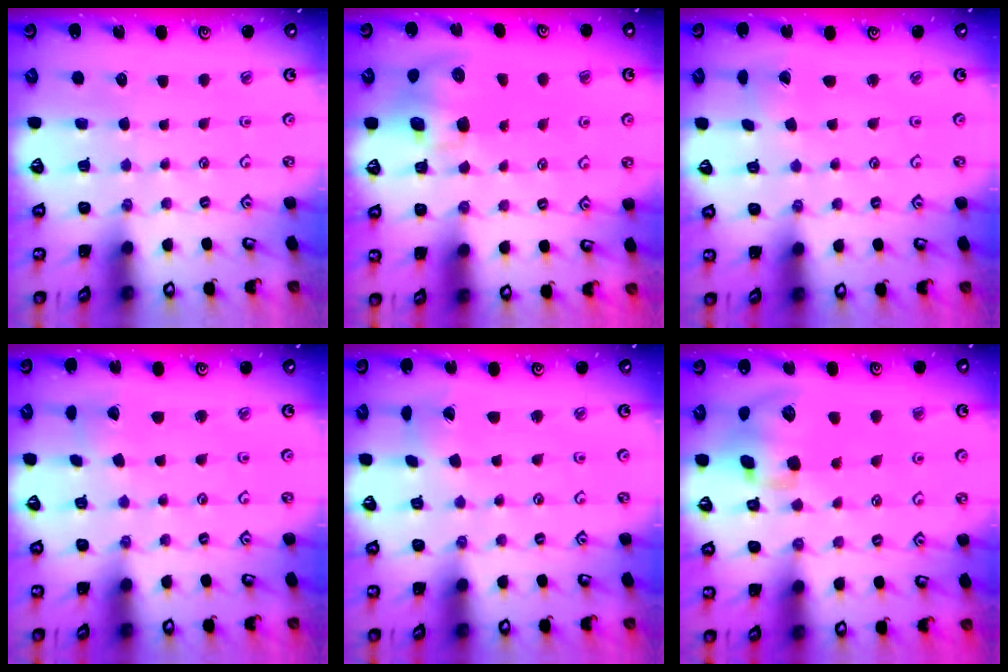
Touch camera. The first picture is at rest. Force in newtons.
{"total": 8.7, "press": 8.6, "slide": 1.1}
{"total": 1.1, "press": 1.1, "slide": 0.1}
{"total": 2.7, "press": 2.7, "slide": 0.2}
{"total": 1.2, "press": 1.2, "slide": 0.2}
{"total": 14.6, "press": 14.4, "slide": 2.3}